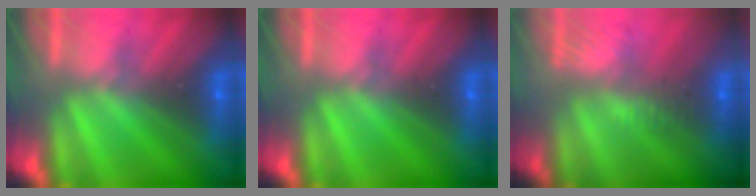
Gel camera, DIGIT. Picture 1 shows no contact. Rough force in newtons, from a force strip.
{"total": 0.0}
{"total": 2.6}